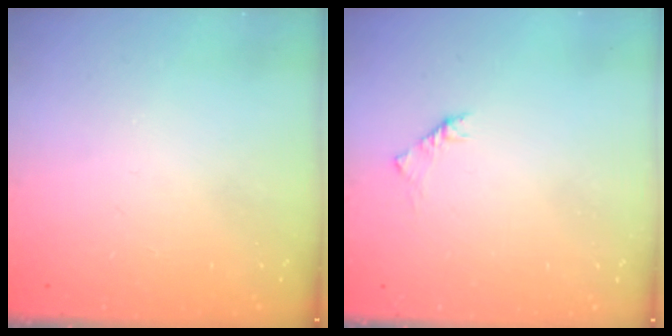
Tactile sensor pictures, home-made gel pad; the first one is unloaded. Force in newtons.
{"total": 2.0, "press": 1.9, "slide": 0.6}